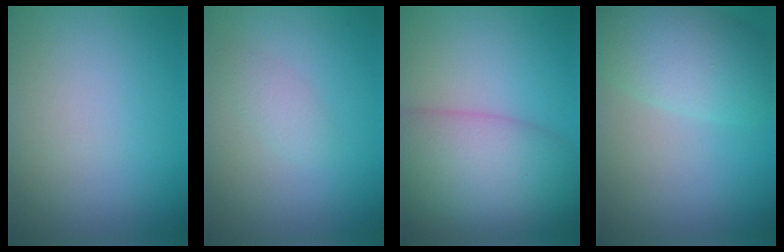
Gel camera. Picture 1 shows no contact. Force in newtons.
{"total": 1.3, "press": 1.3, "slide": 0.0}
{"total": 10.2, "press": 10.2, "slide": 0.4}
{"total": 6.2, "press": 6.2, "slide": 0.3}